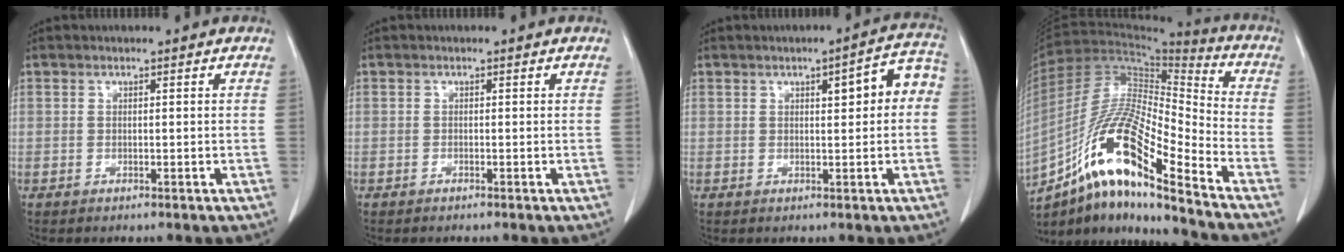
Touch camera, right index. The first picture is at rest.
{"total": 0.0}
{"total": 5.8, "force": [0.9, 1.5, 5.6], "torque": [-0.067, 0.025, 0.008]}
{"total": 21.5, "force": [-13.5, 2.3, 16.6], "torque": [-0.335, -0.008, -0.245]}